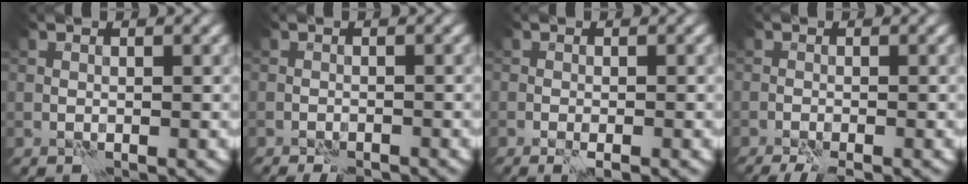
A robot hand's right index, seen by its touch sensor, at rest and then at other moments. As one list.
[{"total": 2.5, "force": [-2.3, 0.5, 0.8], "torque": [-0.016, 0.003, -0.031]}, {"total": 2.3, "force": [-1.2, 0.5, 1.8], "torque": [-0.025, 0.000, -0.020]}, {"total": 3.1, "force": [-2.4, 0.6, 1.8], "torque": [-0.027, -0.002, -0.041]}]